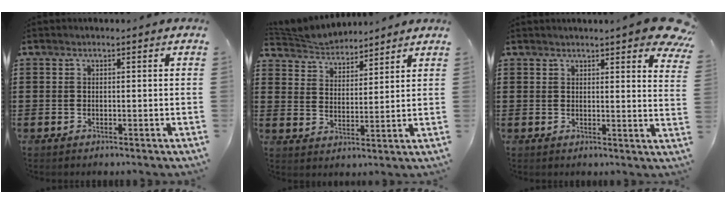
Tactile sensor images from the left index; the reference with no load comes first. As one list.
[{"total": 4.1, "force": [4.0, 0.7, -0.2], "torque": [-0.017, -0.018, 0.070]}, {"total": 4.8, "force": [4.1, -0.2, 2.6], "torque": [-0.039, -0.019, 0.069]}]